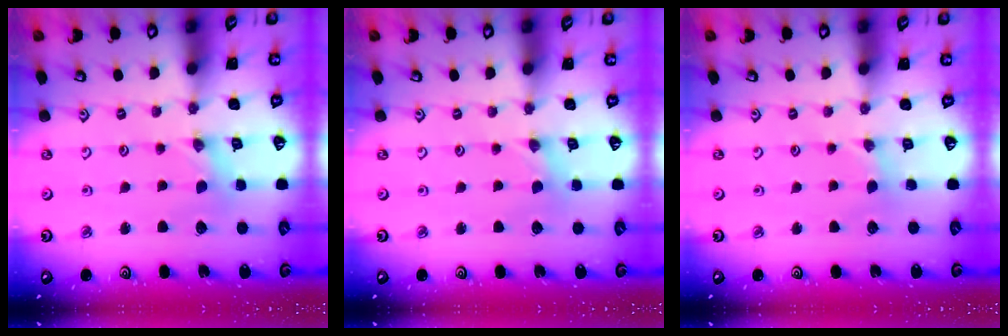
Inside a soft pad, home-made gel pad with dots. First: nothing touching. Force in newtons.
{"total": 0.0}
{"total": 1.3, "press": 1.2, "slide": 0.3}